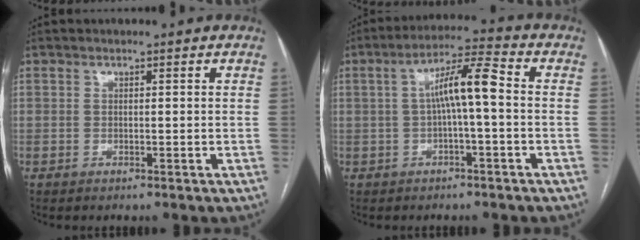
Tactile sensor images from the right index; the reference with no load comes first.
{"total": 7.5, "force": [0.0, 0.8, 7.5], "torque": [-0.132, 0.027, -0.001]}